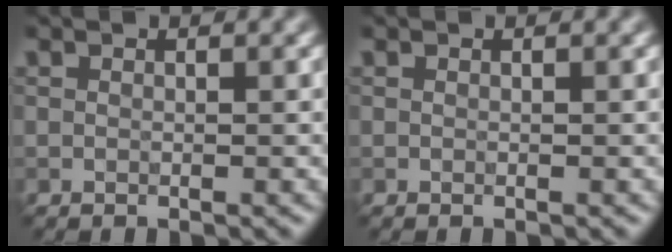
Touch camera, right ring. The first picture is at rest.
{"total": 0.0}